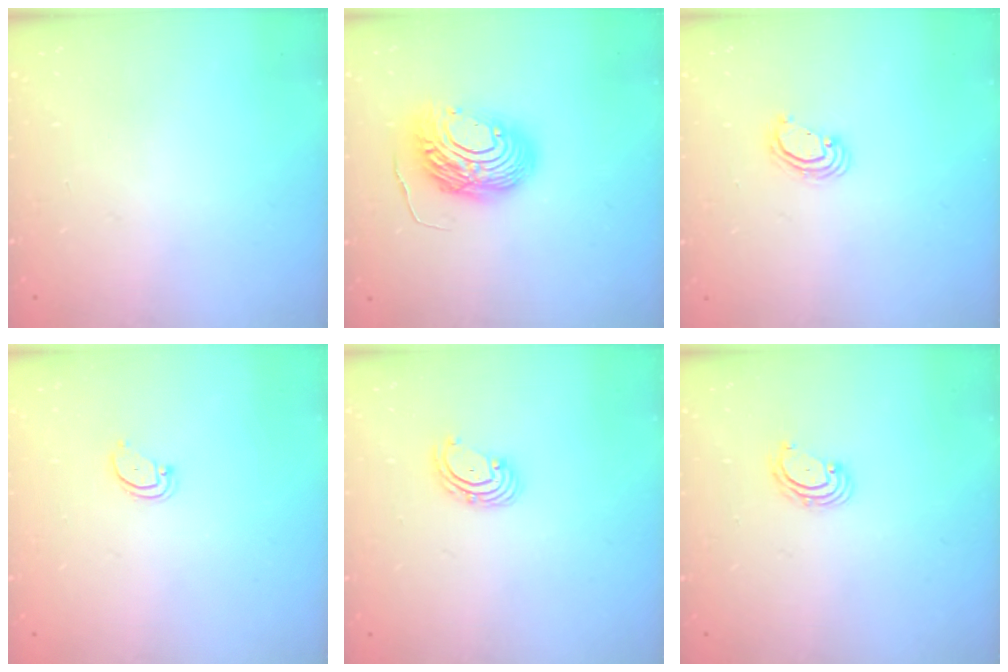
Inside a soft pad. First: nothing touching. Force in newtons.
{"total": 13.0, "press": 13.0, "slide": 1.1}
{"total": 3.6, "press": 3.6, "slide": 0.4}
{"total": 3.0, "press": 3.0, "slide": 0.3}
{"total": 3.3, "press": 3.3, "slide": 0.5}
{"total": 3.3, "press": 3.3, "slide": 0.4}